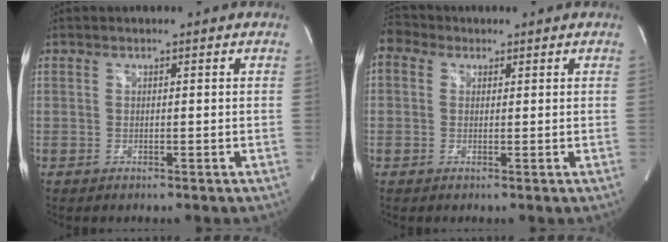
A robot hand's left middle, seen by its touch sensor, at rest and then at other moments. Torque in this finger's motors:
{"motor_torque": [0.64, -0.39, 0.40, 0.06]}